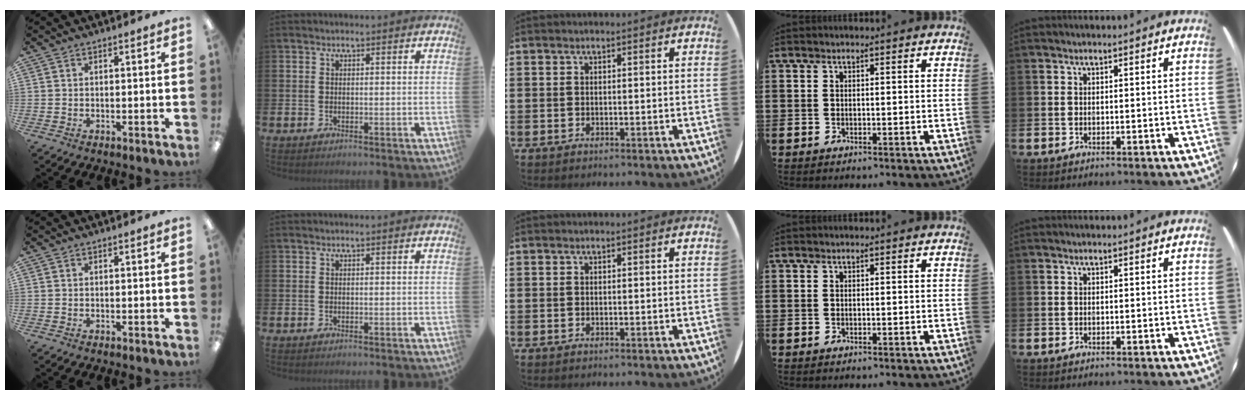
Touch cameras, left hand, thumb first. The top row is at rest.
{}